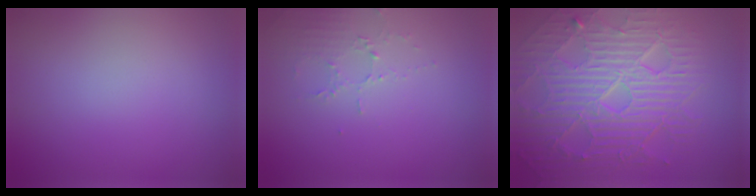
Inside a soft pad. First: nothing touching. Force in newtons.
{"total": 1.9, "press": 1.8, "slide": 0.4}
{"total": 10.2, "press": 6.6, "slide": 7.7}